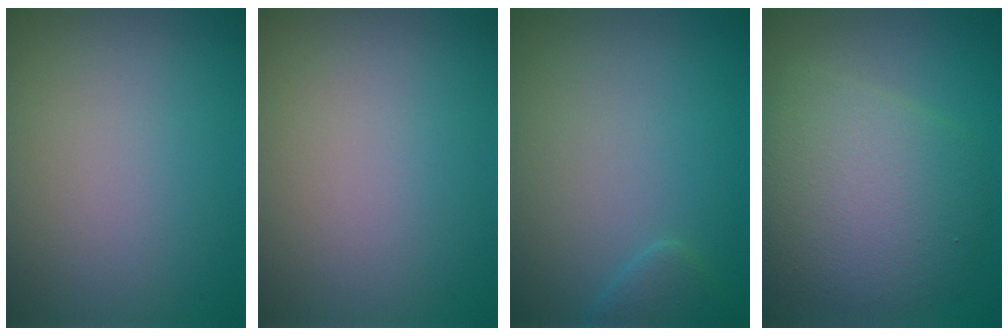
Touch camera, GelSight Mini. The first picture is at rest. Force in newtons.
{"total": 0.0}
{"total": 1.4, "press": 1.4, "slide": 0.1}
{"total": 7.7, "press": 7.7, "slide": 0.1}